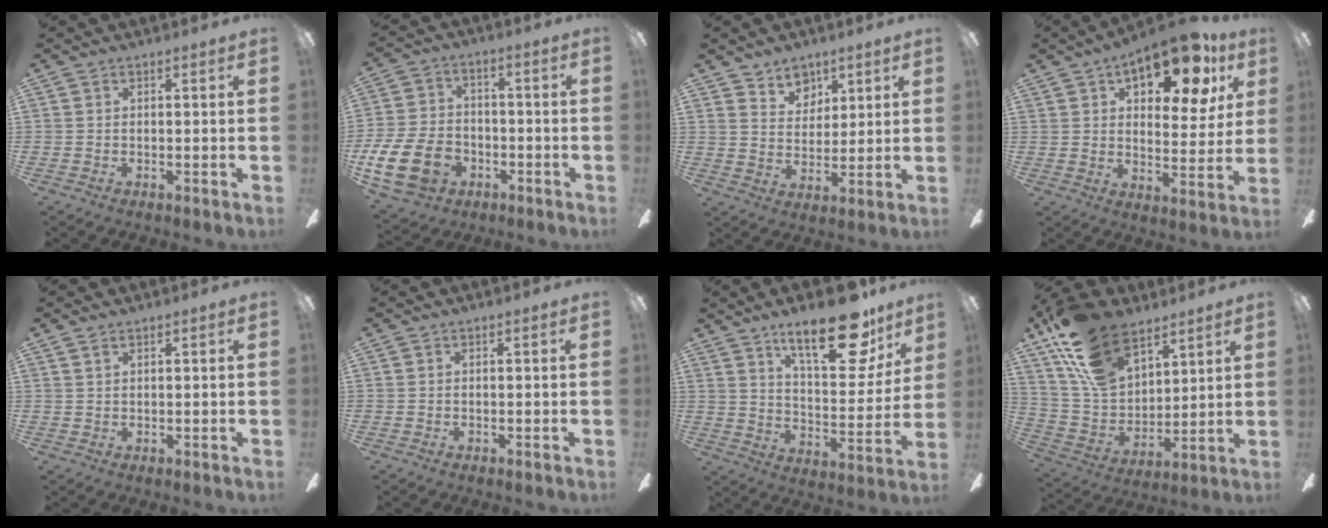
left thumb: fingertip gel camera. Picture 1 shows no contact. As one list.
[{"total": 16.0, "force": [-6.2, 11.4, 9.3], "torque": [-0.205, 0.046, -0.107]}, {"total": 7.1, "force": [5.2, 4.8, 0.8], "torque": [-0.012, -0.029, 0.095]}, {"total": 17.2, "force": [10.1, 7.8, 11.5], "torque": [-0.144, -0.048, 0.160]}, {"total": 1.4, "force": [1.1, 0.7, 0.6], "torque": [-0.015, 0.000, 0.021]}, {"total": 0.0}, {"total": 21.3, "force": [14.6, 7.7, 13.5], "torque": [-0.196, -0.084, 0.237]}, {"total": 20.0, "force": [13.5, 11.0, 9.8], "torque": [-0.214, -0.060, 0.255]}]